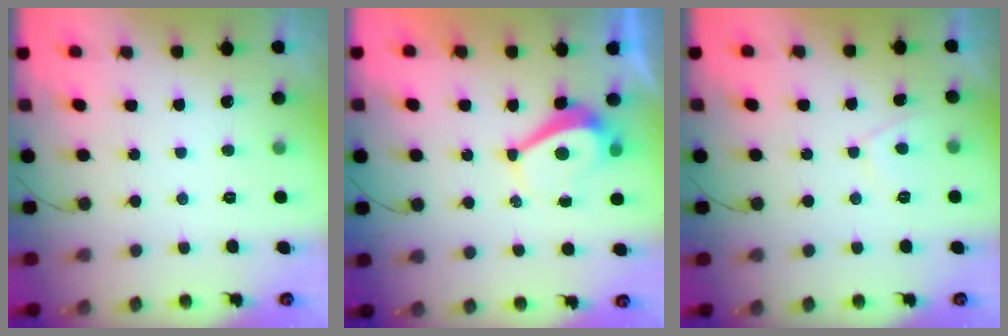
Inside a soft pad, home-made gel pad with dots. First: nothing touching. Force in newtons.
{"total": 4.3, "press": 4.3, "slide": 0.8}
{"total": 2.4, "press": 2.3, "slide": 0.5}